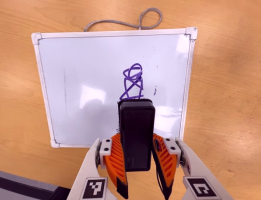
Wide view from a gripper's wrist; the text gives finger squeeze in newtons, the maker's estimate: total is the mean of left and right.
{"total": 7.0, "left": 6.3, "right": 7.7}